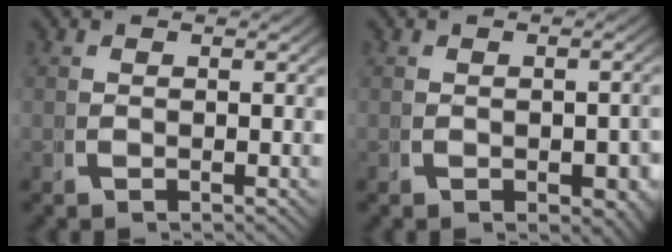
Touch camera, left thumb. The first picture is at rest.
{"total": 2.0, "force": [-0.3, 1.2, 1.6], "torque": [-0.020, -0.011, -0.002]}